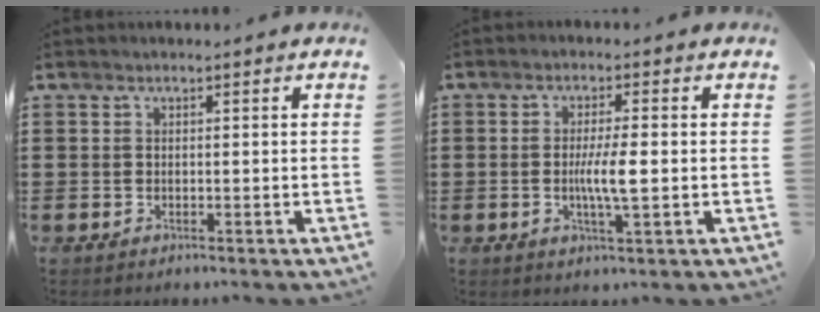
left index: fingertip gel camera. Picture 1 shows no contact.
{"total": 4.9, "force": [-0.4, 0.5, 4.8], "torque": [-0.092, -0.004, -0.011]}